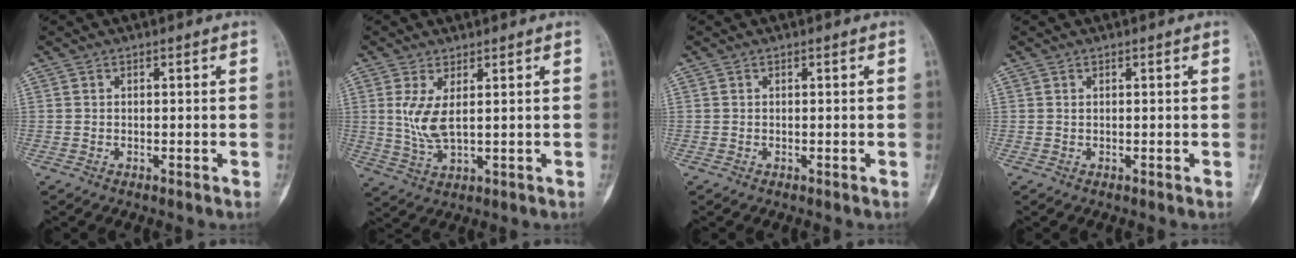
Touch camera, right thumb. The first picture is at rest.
{"total": 6.0, "force": [1.4, 2.2, 5.5], "torque": [-0.126, -0.015, 0.037]}
{"total": 0.0}
{"total": 0.0}